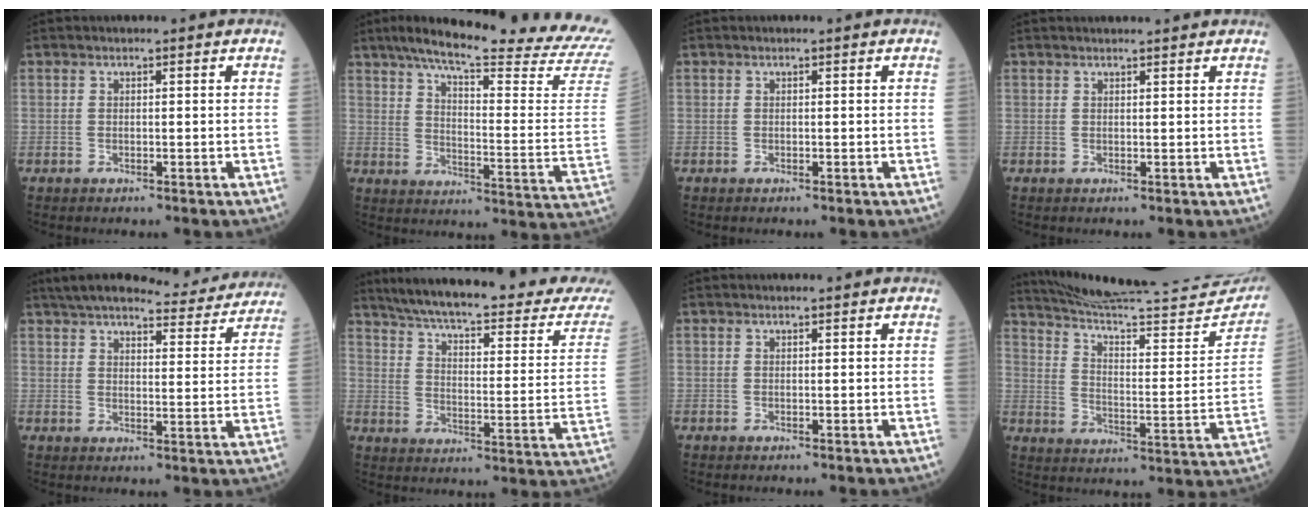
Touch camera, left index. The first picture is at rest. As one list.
[{"total": 26.4, "force": [23.1, 0.0, 12.8], "torque": [-0.194, -0.087, 0.289]}, {"total": 0.0}, {"total": 4.4, "force": [4.2, 0.3, 1.3], "torque": [-0.016, 0.021, 0.049]}, {"total": 18.7, "force": [17.0, 3.4, 7.0], "torque": [-0.093, -0.004, 0.210]}, {"total": 27.2, "force": [24.4, 2.2, 11.8], "torque": [-0.183, -0.070, 0.312]}, {"total": 1.6, "force": [1.5, 0.0, 0.5], "torque": [-0.007, 0.010, 0.021]}, {"total": 28.0, "force": [26.5, 1.0, 9.2], "torque": [-0.144, -0.086, 0.350]}]